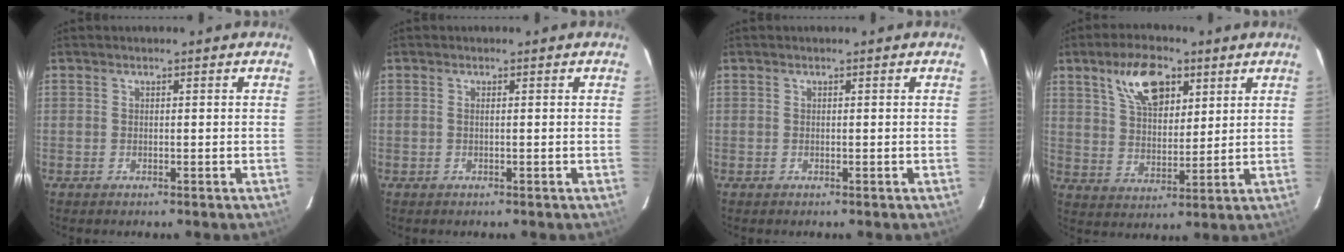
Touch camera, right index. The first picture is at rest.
{"total": 0.5, "force": [0.0, -0.2, 0.5], "torque": [-0.008, 0.001, -0.002]}
{"total": 0.0}
{"total": 11.0, "force": [5.9, 5.4, 7.5], "torque": [-0.133, 0.019, 0.109]}